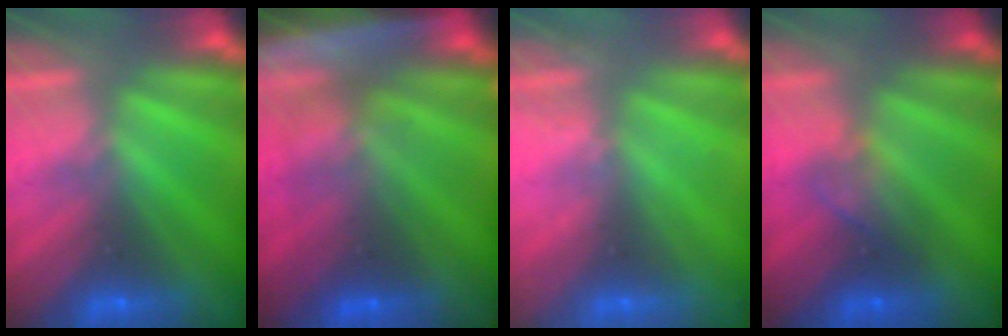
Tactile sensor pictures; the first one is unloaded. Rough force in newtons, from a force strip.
{"total": 5.7}
{"total": 2.2}
{"total": 2.3}